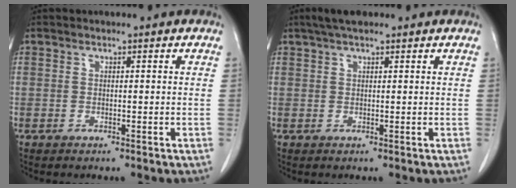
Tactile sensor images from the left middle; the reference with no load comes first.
{"total": 3.4, "force": [2.6, 0.9, 2.1], "torque": [-0.040, 0.021, 0.046]}